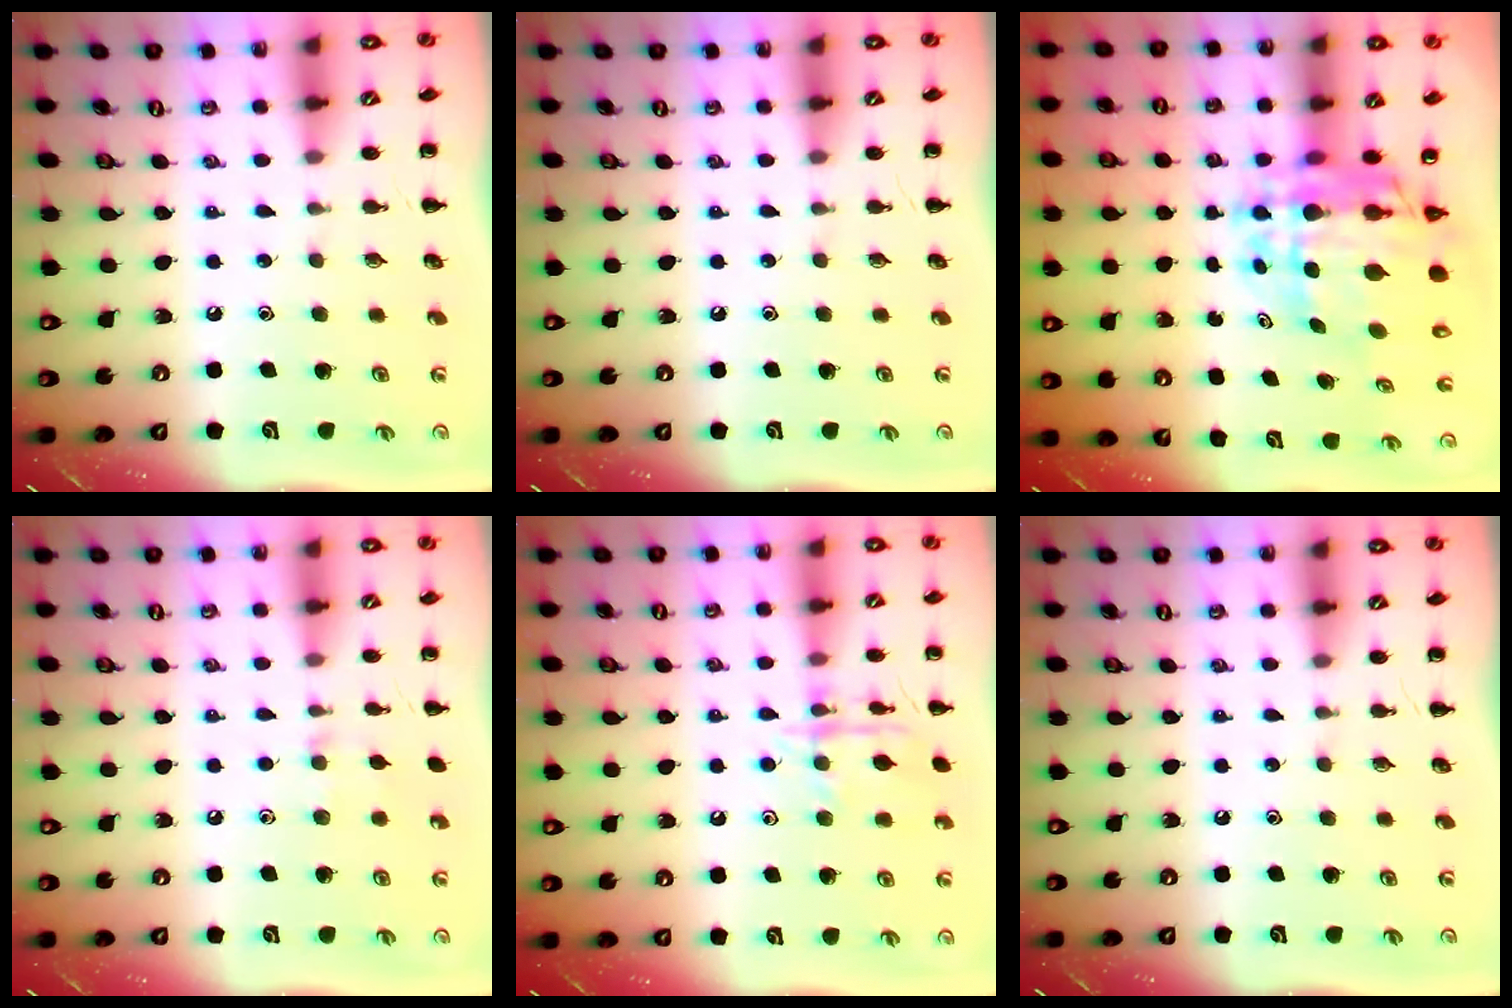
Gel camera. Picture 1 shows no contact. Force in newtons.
{"total": 0.0}
{"total": 12.4, "press": 11.8, "slide": 3.8}
{"total": 6.2, "press": 5.9, "slide": 2.1}
{"total": 12.0, "press": 12.0, "slide": 0.7}
{"total": 0.0}